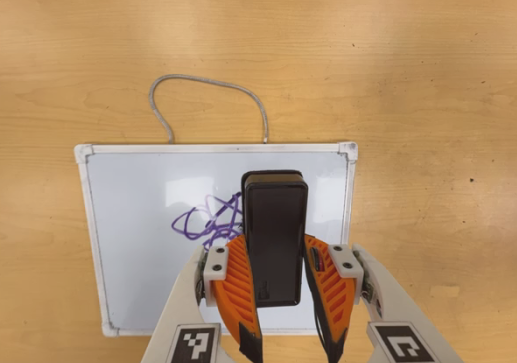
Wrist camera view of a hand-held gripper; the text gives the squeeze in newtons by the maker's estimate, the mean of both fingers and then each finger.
{"total": 6.0, "left": 4.7, "right": 7.2}